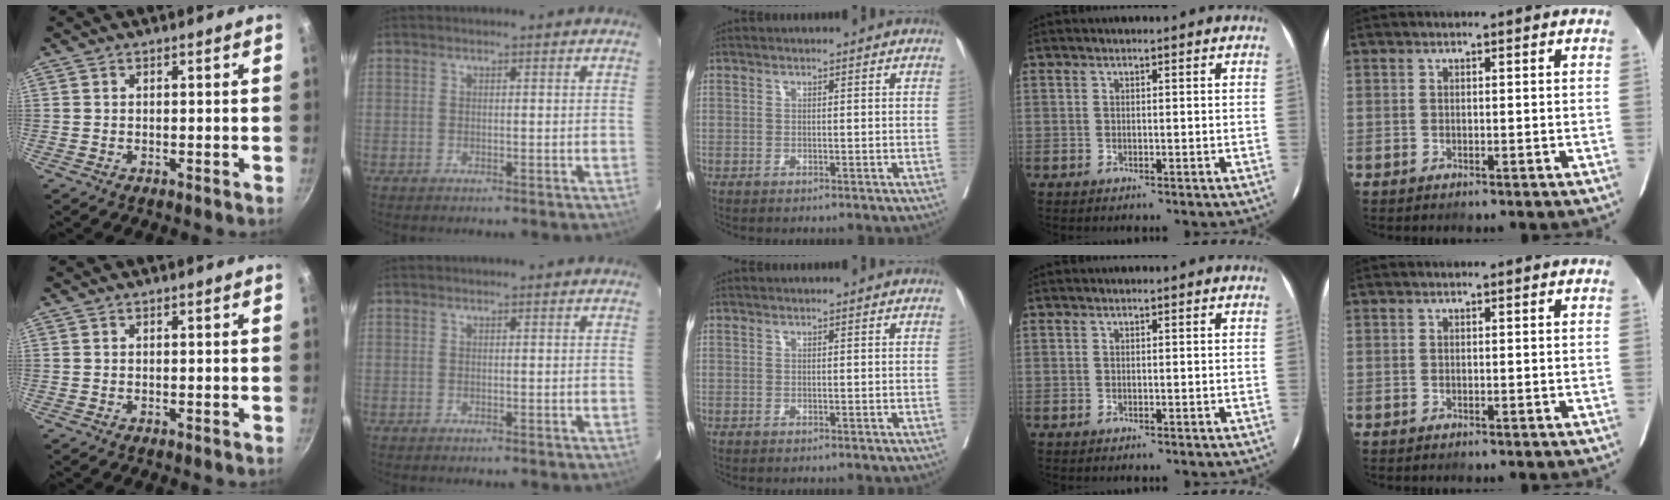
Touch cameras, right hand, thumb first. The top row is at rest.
{}